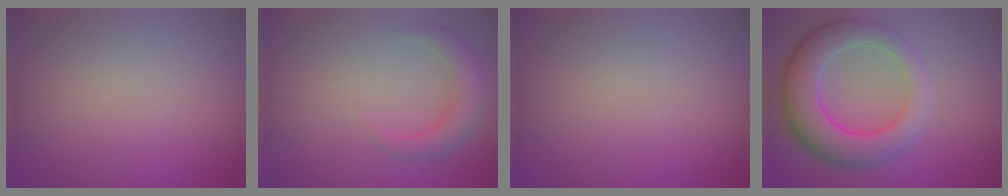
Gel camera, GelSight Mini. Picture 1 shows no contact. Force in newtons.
{"total": 3.0, "press": 3.0, "slide": 0.1}
{"total": 0.0}
{"total": 7.0, "press": 7.0, "slide": 0.3}